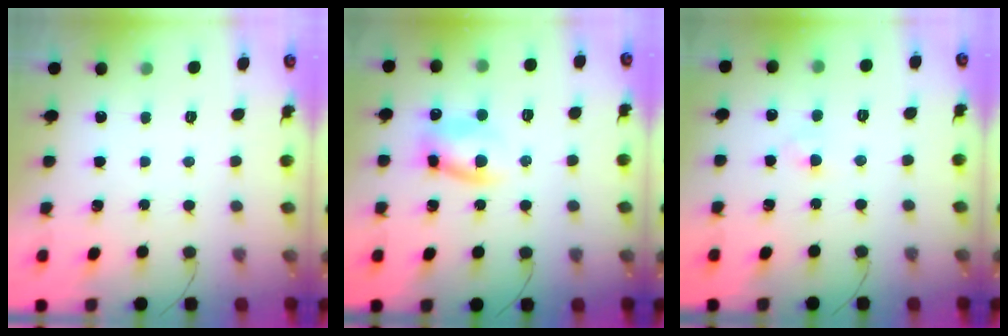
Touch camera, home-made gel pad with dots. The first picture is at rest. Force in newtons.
{"total": 9.0, "press": 8.9, "slide": 1.4}
{"total": 2.8, "press": 2.6, "slide": 1.0}